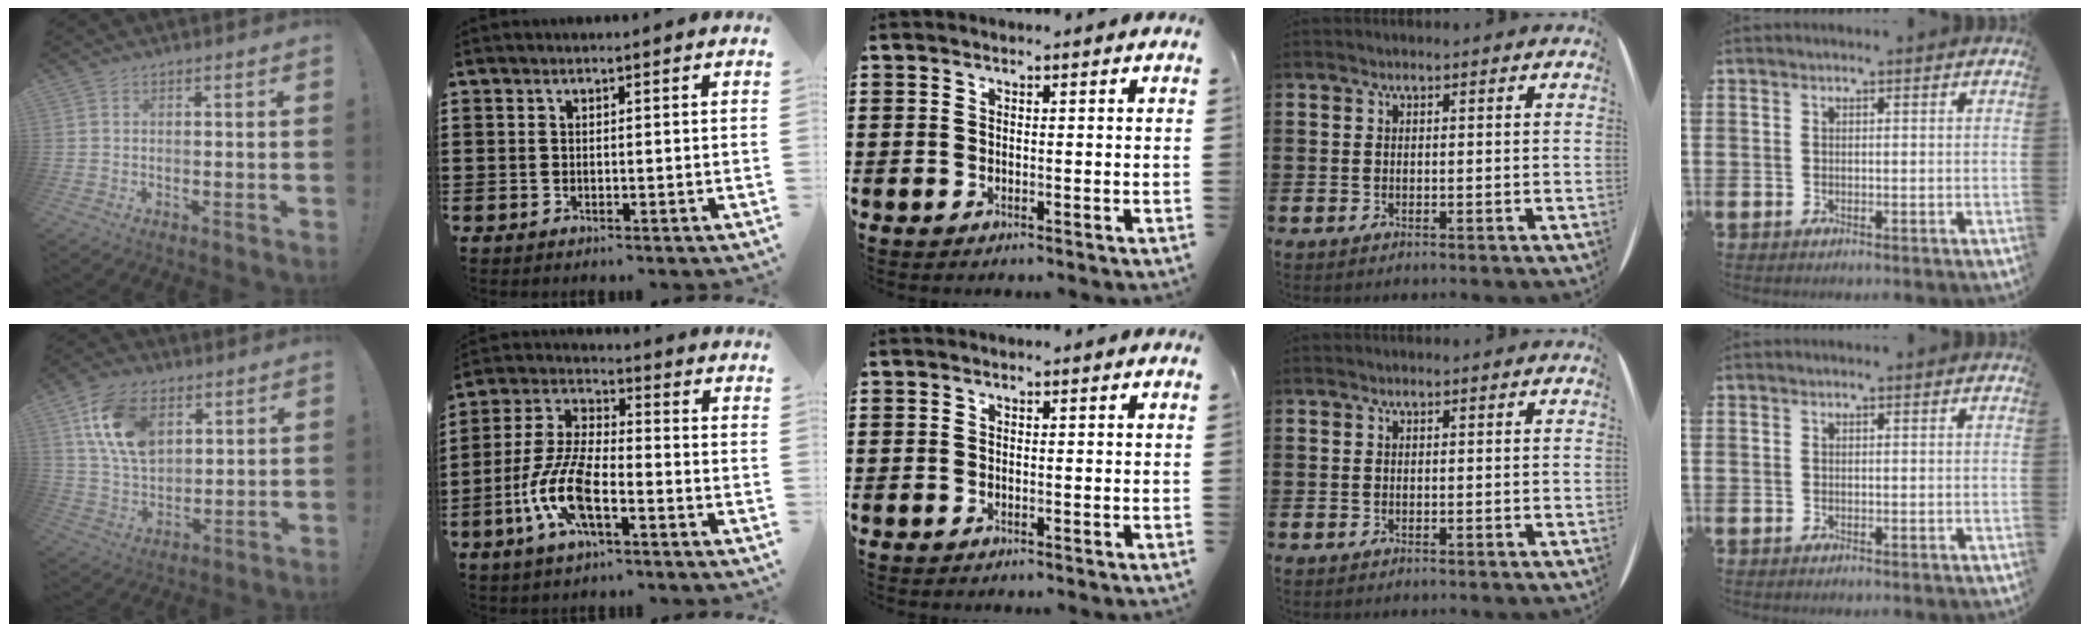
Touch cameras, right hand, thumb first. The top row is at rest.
{"thumb": {"total": 15.7, "force": [6.6, 10.2, 9.9], "torque": [-0.186, -0.015, 0.128]}, "index": {"total": 9.9, "force": [-4.1, 3.4, 8.3], "torque": [-0.199, -0.008, -0.082]}}